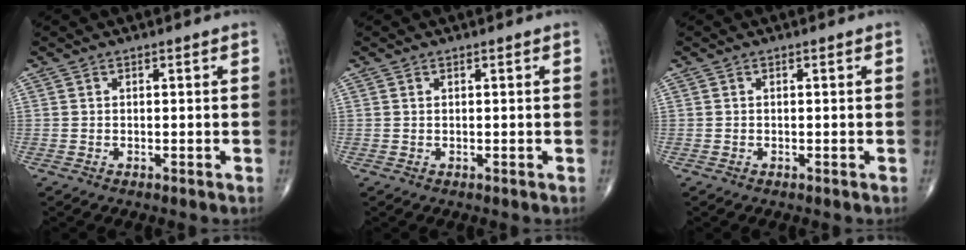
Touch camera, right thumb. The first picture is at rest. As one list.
[{"total": 0.0}, {"total": 0.0}]